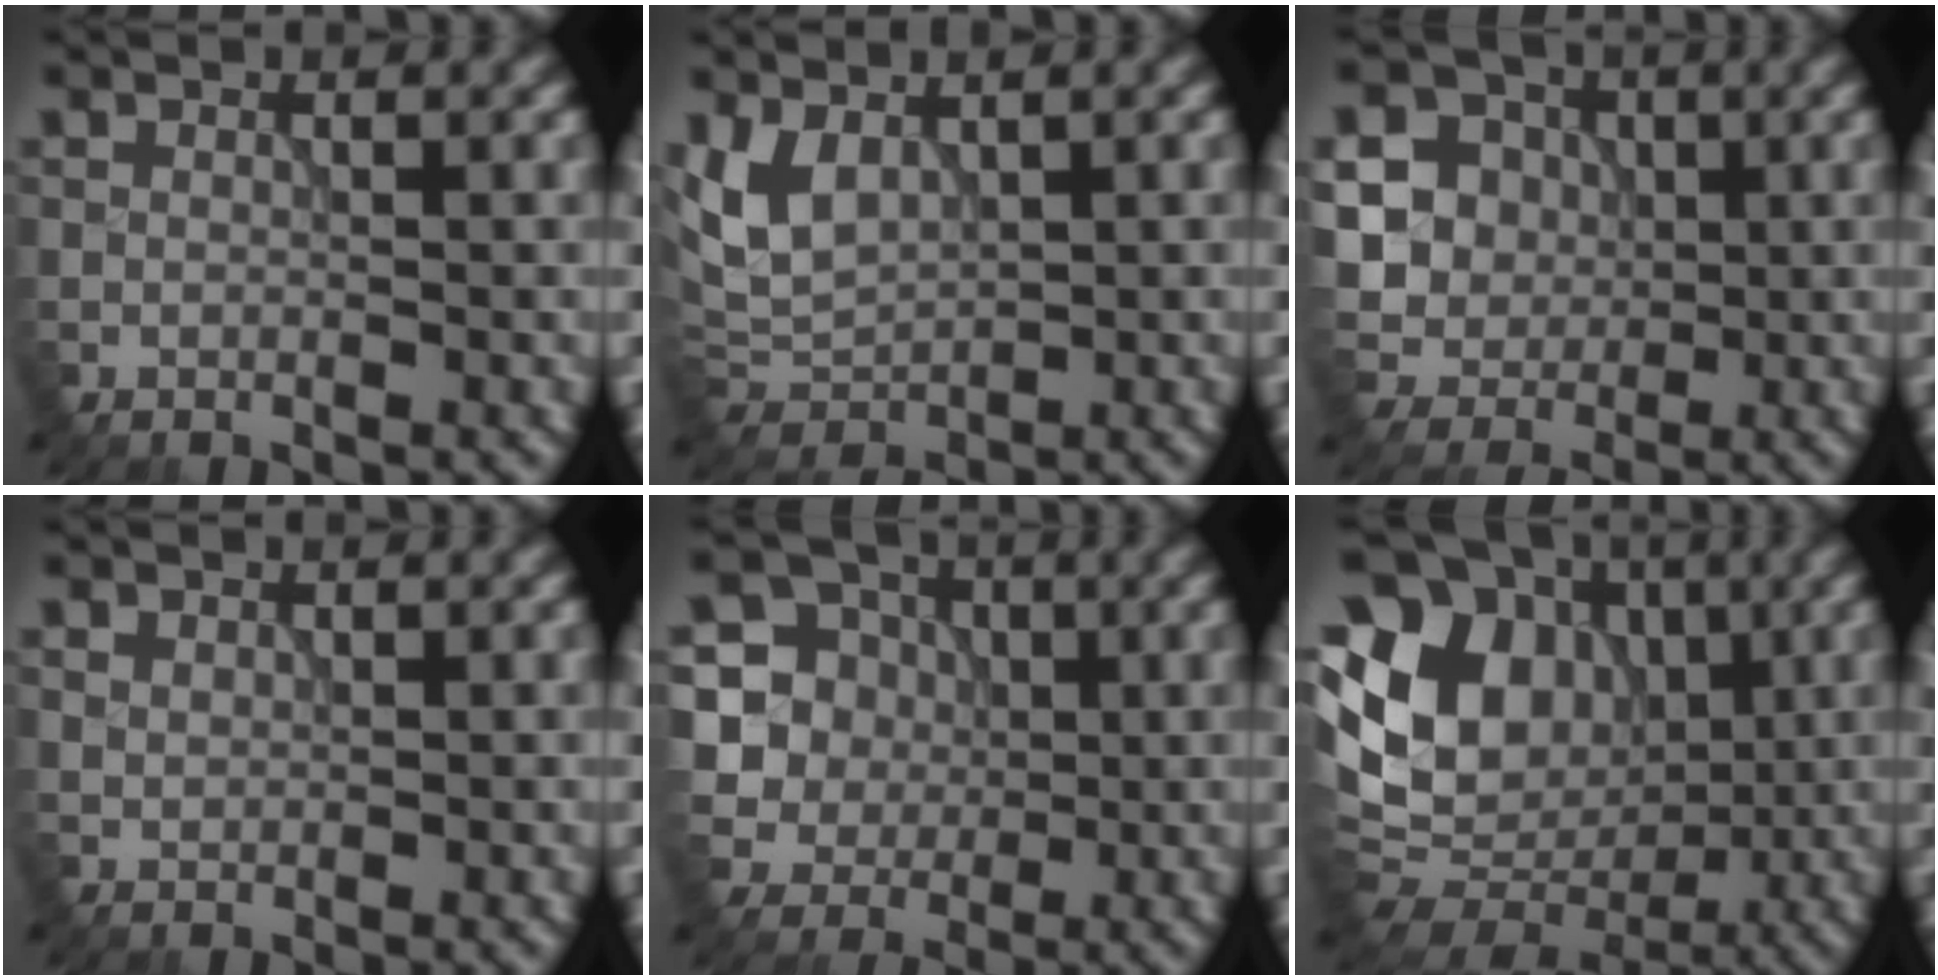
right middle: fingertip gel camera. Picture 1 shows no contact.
{"total": 4.0, "force": [1.4, 2.5, 2.7], "torque": [-0.063, -0.004, 0.027]}
{"total": 12.7, "force": [2.6, 11.3, 5.1], "torque": [-0.150, 0.025, 0.040]}
{"total": 0.8, "force": [0.5, 0.6, 0.2], "torque": [-0.004, -0.002, 0.012]}
{"total": 7.3, "force": [1.3, 6.8, 2.3], "torque": [-0.058, 0.013, 0.012]}
{"total": 13.4, "force": [1.0, 10.4, 8.4], "torque": [-0.163, 0.019, 0.026]}